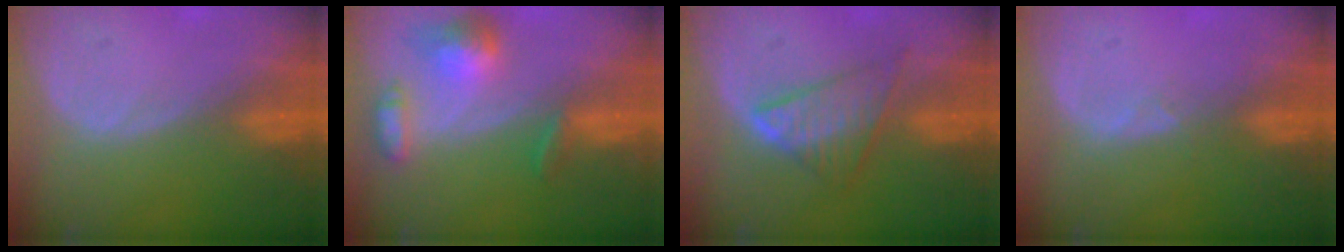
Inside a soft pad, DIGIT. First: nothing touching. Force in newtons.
{"total": 7.0, "press": 6.5, "slide": 2.6}
{"total": 5.8, "press": 5.8, "slide": 0.5}
{"total": 0.9, "press": 0.9, "slide": 0.3}